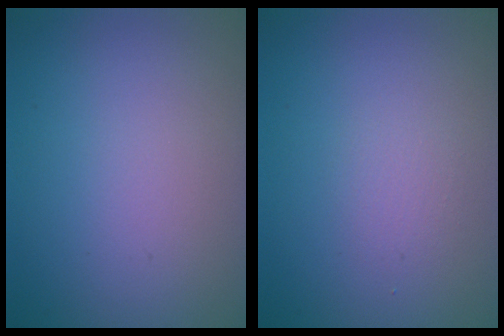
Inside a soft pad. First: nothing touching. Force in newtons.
{"total": 0.9, "press": 0.9, "slide": 0.0}